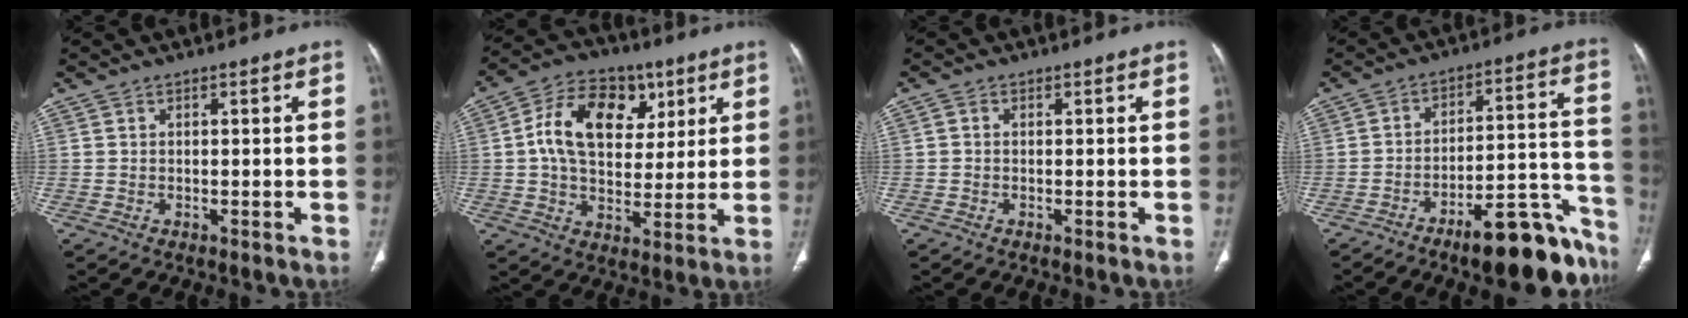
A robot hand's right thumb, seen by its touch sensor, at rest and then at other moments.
{"total": 16.2, "force": [4.6, 11.1, 10.9], "torque": [-0.161, 0.004, 0.074]}
{"total": 0.8, "force": [-0.1, 0.6, 0.5], "torque": [-0.007, 0.001, -0.004]}
{"total": 17.4, "force": [-11.9, 5.2, 11.5], "torque": [-0.094, 0.110, -0.176]}